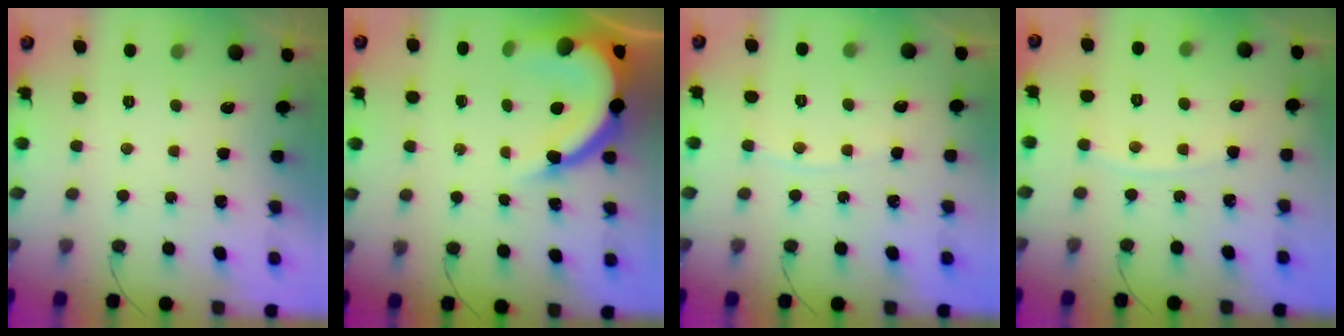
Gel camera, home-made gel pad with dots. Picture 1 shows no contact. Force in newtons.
{"total": 13.1, "press": 13.0, "slide": 1.3}
{"total": 4.6, "press": 4.5, "slide": 0.7}
{"total": 5.4, "press": 5.3, "slide": 0.7}